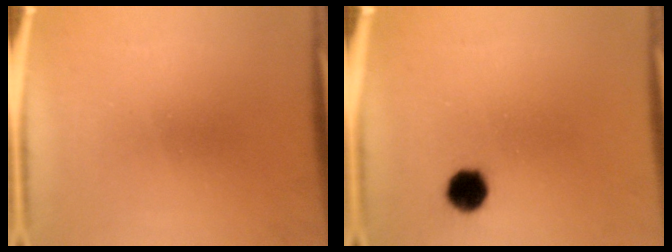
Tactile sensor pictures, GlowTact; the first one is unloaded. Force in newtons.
{"total": 5.3}